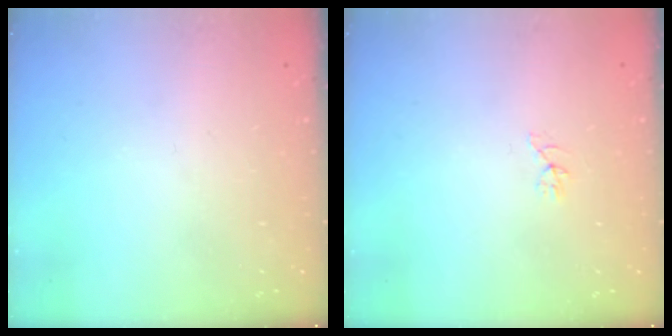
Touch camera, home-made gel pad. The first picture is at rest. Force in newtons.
{"total": 4.6, "press": 4.6, "slide": 0.5}